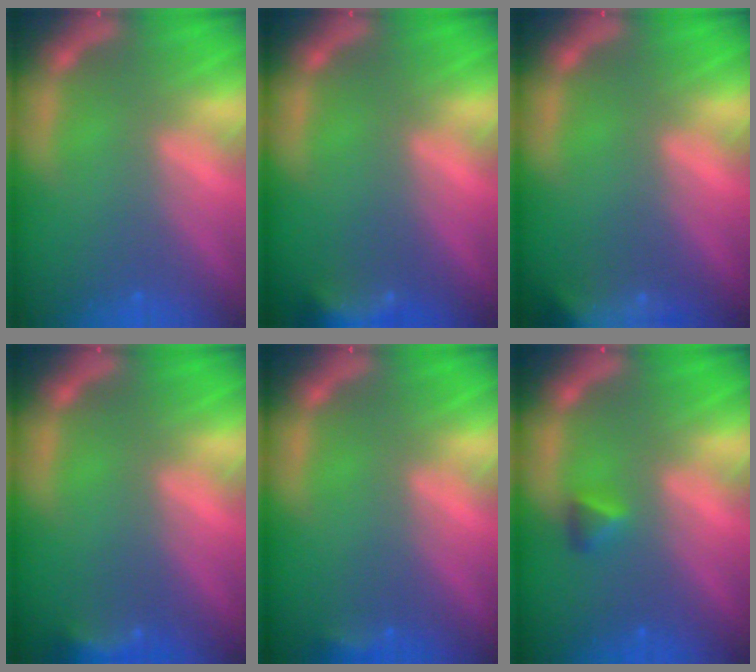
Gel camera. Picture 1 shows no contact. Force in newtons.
{"total": 4.9}
{"total": 9.5}
{"total": 3.0}
{"total": 1.4}
{"total": 1.4}